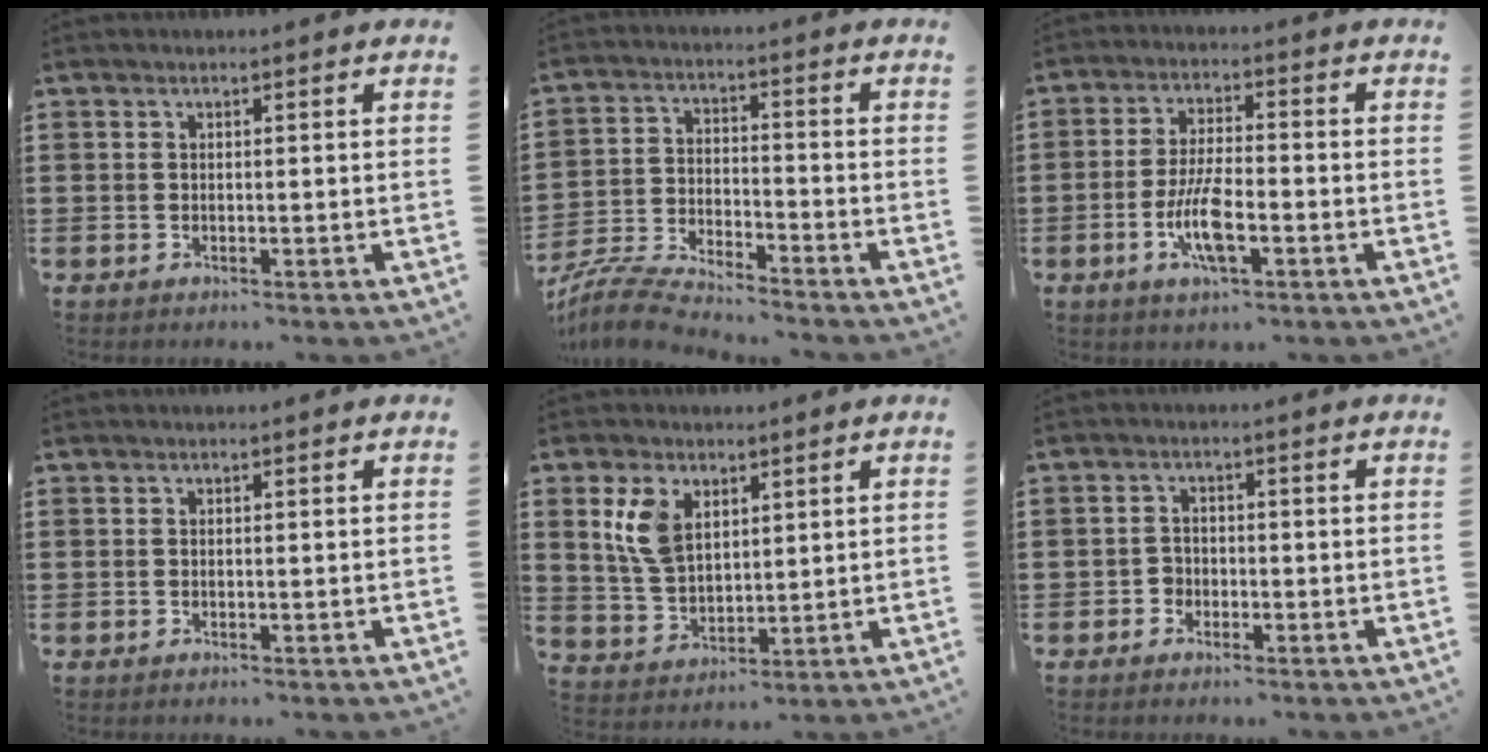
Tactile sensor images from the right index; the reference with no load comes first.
{"total": 6.3, "force": [-6.2, 0.4, 1.4], "torque": [-0.041, 0.001, -0.122]}
{"total": 7.6, "force": [-2.7, 2.2, 6.7], "torque": [-0.151, -0.012, -0.055]}
{"total": 0.0}
{"total": 7.2, "force": [3.2, 4.3, 4.8], "torque": [-0.124, 0.006, 0.055]}
{"total": 1.8, "force": [-1.1, 1.5, 0.2], "torque": [-0.010, 0.003, -0.025]}